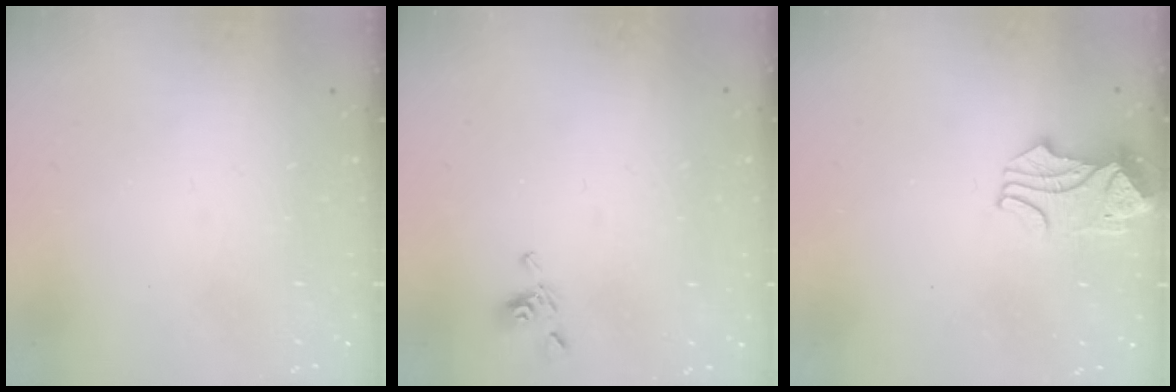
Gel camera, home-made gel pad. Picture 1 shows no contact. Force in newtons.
{"total": 5.9, "press": 5.9, "slide": 0.2}
{"total": 1.6, "press": 1.1, "slide": 1.1}